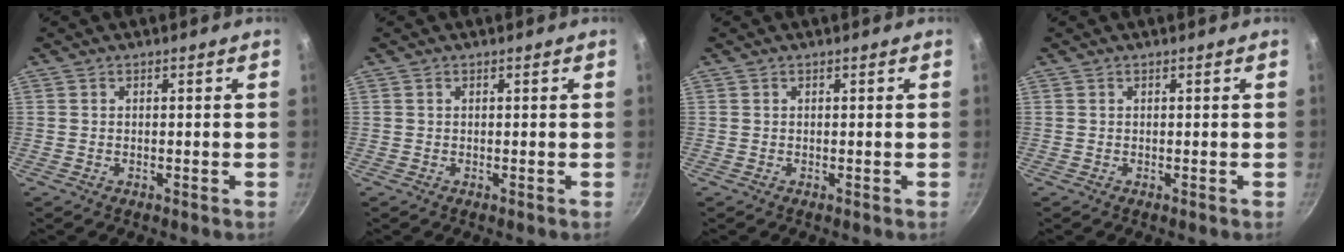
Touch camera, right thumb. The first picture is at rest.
{"total": 0.0}
{"total": 0.0}
{"total": 0.0}